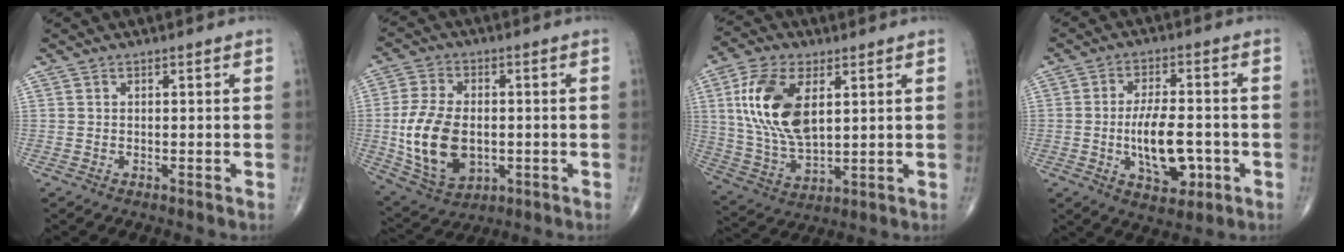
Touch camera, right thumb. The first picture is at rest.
{"total": 15.0, "force": [-1.4, 9.5, 11.6], "torque": [-0.215, -0.005, -0.011]}
{"total": 16.1, "force": [4.3, 8.4, 13.0], "torque": [-0.254, -0.011, 0.089]}
{"total": 11.0, "force": [-2.3, 5.3, 9.4], "torque": [-0.141, 0.009, -0.032]}